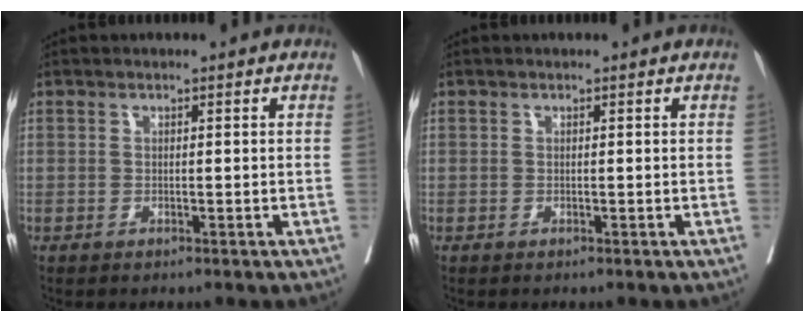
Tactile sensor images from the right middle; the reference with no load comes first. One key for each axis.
{"total": 0.0}